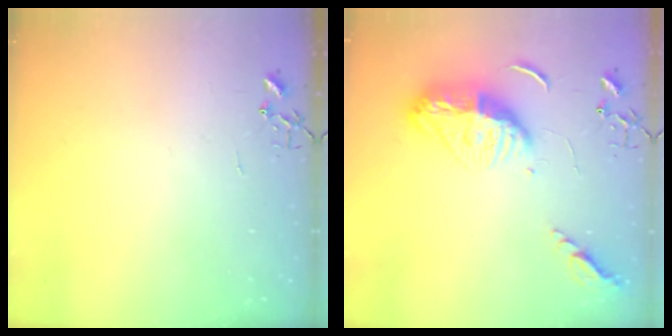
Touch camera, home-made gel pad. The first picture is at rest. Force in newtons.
{"total": 14.6, "press": 14.5, "slide": 1.2}